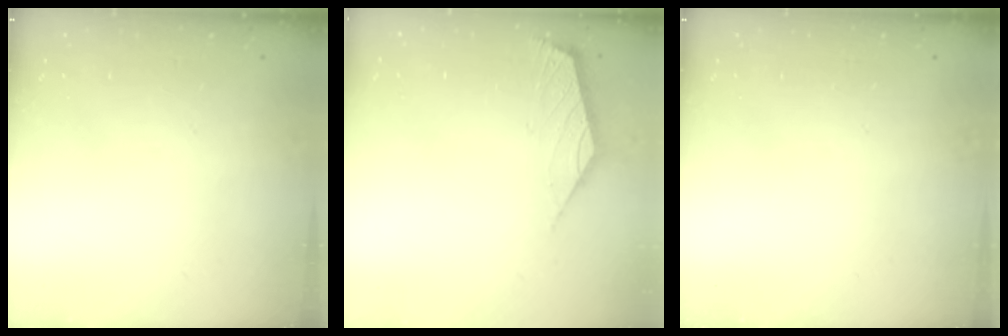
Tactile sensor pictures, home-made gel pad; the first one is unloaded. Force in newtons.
{"total": 2.7, "press": 2.6, "slide": 0.6}
{"total": 0.0}